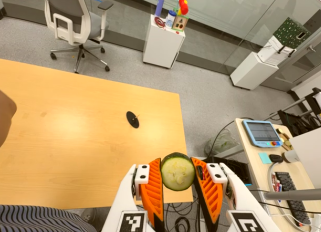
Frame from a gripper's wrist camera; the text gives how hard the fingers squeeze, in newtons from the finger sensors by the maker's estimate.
{"total": 11.3, "left": 12.0, "right": 10.7}